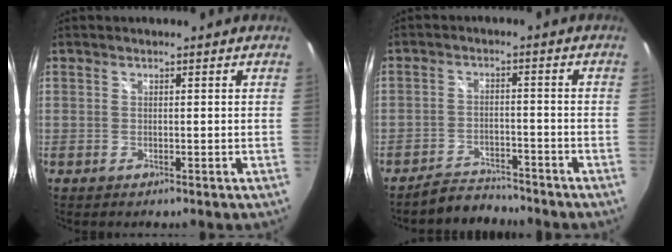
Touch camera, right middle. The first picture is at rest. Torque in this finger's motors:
{"motor_torque": [0.14, -0.39, -0.12, -0.04]}